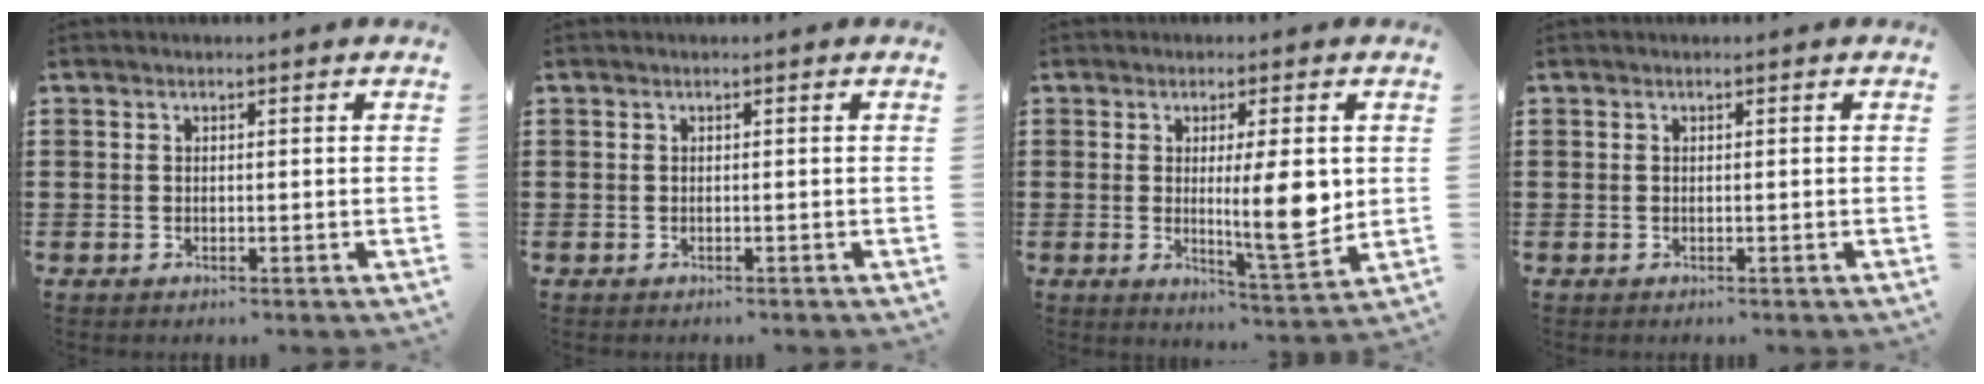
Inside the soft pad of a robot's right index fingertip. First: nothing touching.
{"total": 0.0}
{"total": 8.8, "force": [0.8, 2.0, 8.5], "torque": [-0.120, -0.018, 0.009]}
{"total": 0.0}